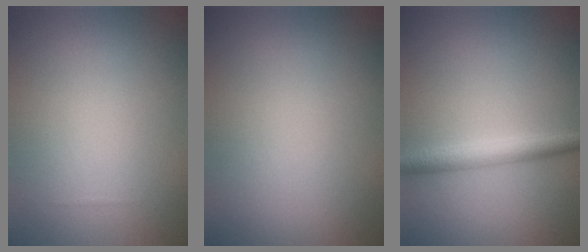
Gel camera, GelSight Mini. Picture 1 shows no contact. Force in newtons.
{"total": 0.0}
{"total": 2.7, "press": 2.7, "slide": 0.1}